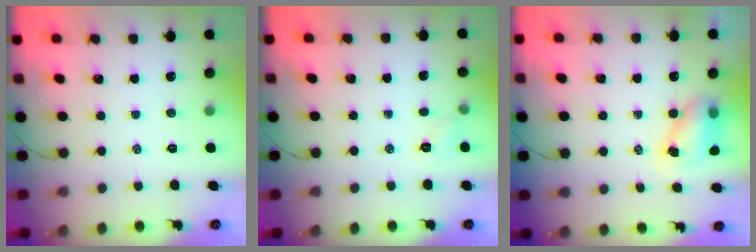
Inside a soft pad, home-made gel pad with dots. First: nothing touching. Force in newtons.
{"total": 4.8, "press": 4.5, "slide": 1.4}
{"total": 6.4, "press": 6.3, "slide": 0.8}